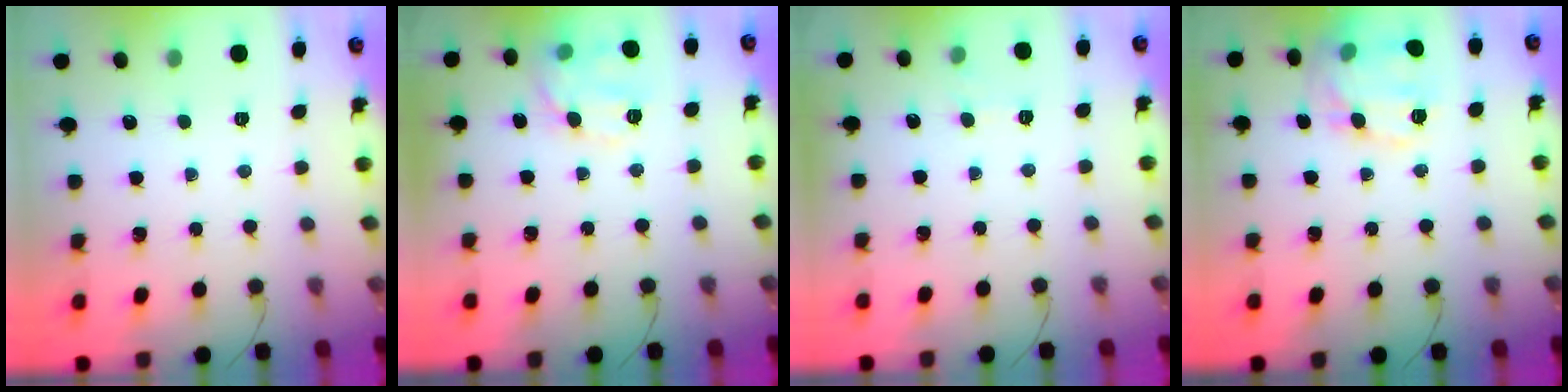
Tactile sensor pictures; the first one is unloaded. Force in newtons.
{"total": 11.5, "press": 11.4, "slide": 0.5}
{"total": 5.4, "press": 5.1, "slide": 1.8}
{"total": 15.0, "press": 15.0, "slide": 0.8}